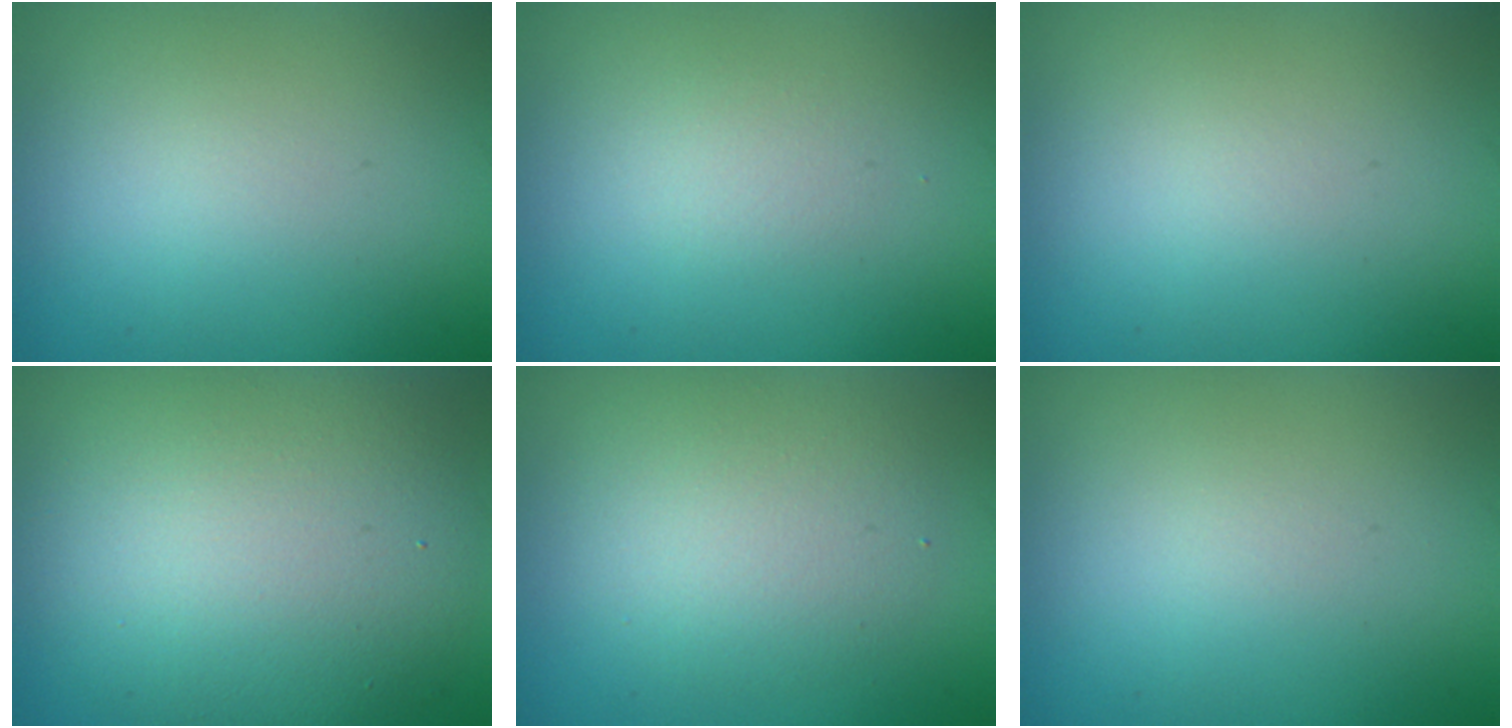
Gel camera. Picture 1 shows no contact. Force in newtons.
{"total": 0.9, "press": 0.9, "slide": 0.1}
{"total": 0.0}
{"total": 10.1, "press": 10.1, "slide": 0.8}
{"total": 3.9, "press": 3.9, "slide": 0.2}
{"total": 0.0}